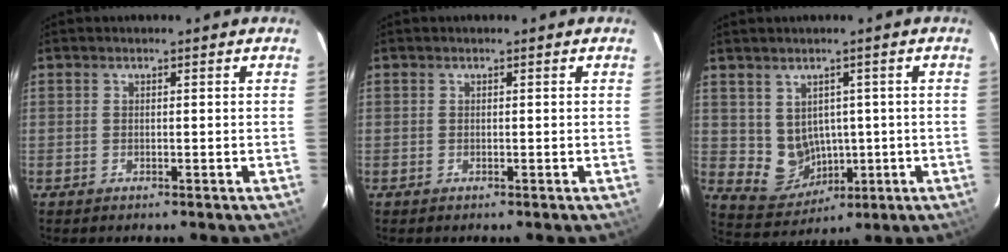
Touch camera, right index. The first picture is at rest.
{"total": 0.0}
{"total": 7.2, "force": [0.5, 6.7, 2.8], "torque": [-0.063, 0.000, 0.038]}